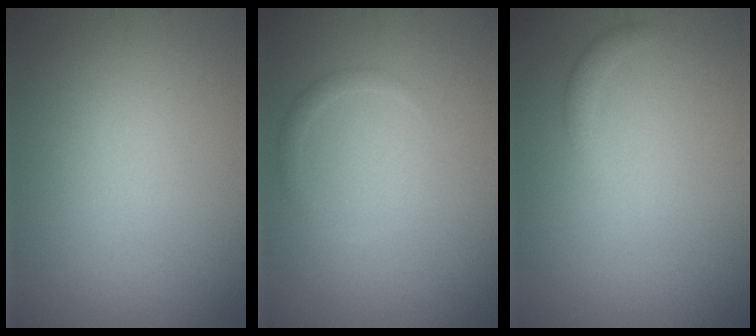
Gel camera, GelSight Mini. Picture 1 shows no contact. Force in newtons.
{"total": 1.1, "press": 1.1, "slide": 0.1}
{"total": 1.1, "press": 1.1, "slide": 0.1}